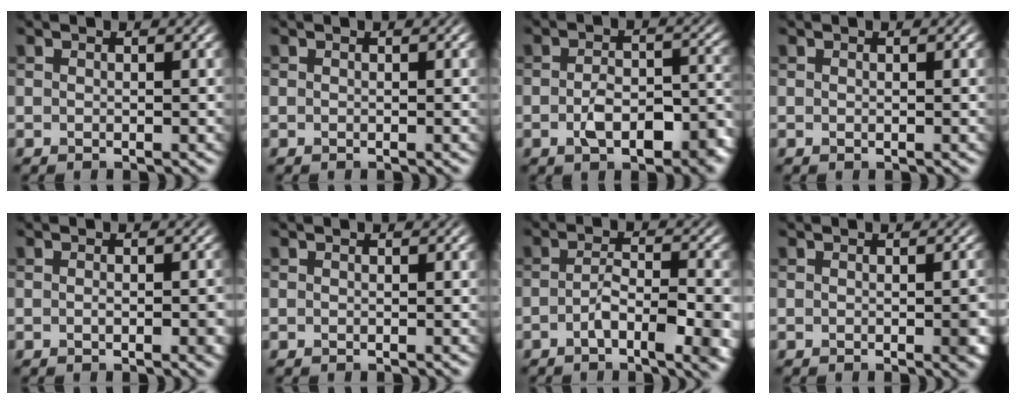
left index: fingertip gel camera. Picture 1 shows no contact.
{"total": 0.0}
{"total": 5.9, "force": [-2.4, 2.9, 4.5], "torque": [-0.074, -0.002, -0.039]}
{"total": 0.0}
{"total": 2.0, "force": [-0.6, 0.7, 1.7], "torque": [-0.031, -0.004, -0.007]}
{"total": 0.0}
{"total": 6.1, "force": [-2.4, 1.6, 5.4], "torque": [-0.095, -0.002, -0.038]}
{"total": 1.6, "force": [-0.5, 0.3, 1.5], "torque": [-0.020, -0.005, -0.005]}